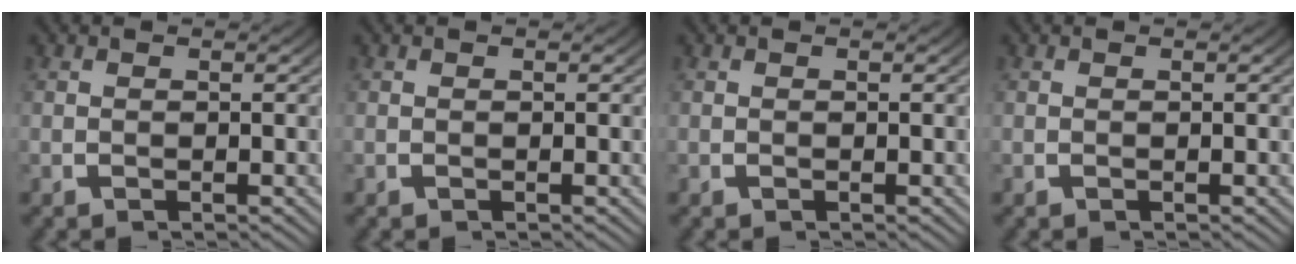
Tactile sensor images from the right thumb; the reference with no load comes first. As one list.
[{"total": 0.0}, {"total": 0.0}, {"total": 0.0}]